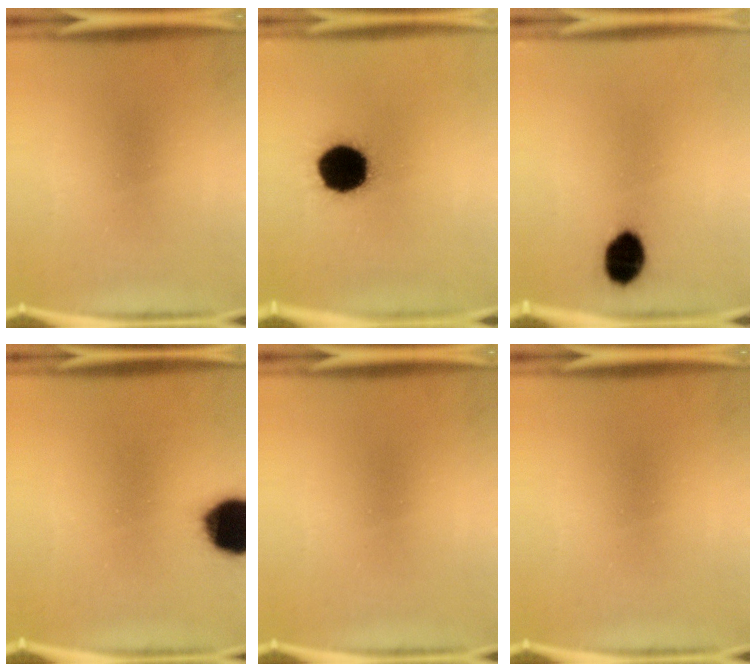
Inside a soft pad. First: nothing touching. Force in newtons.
{"total": 18.4}
{"total": 8.4}
{"total": 16.4}
{"total": 0.0}
{"total": 0.0}